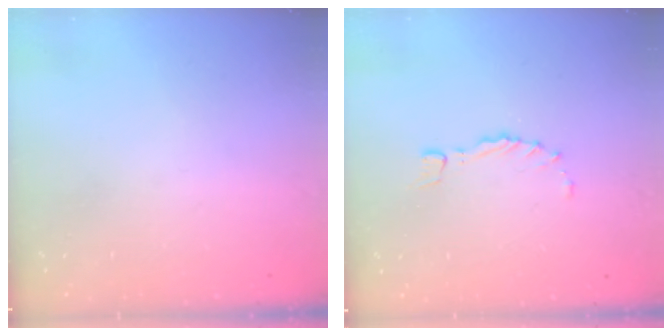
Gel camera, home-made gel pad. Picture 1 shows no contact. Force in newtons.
{"total": 0.8, "press": 0.7, "slide": 0.3}